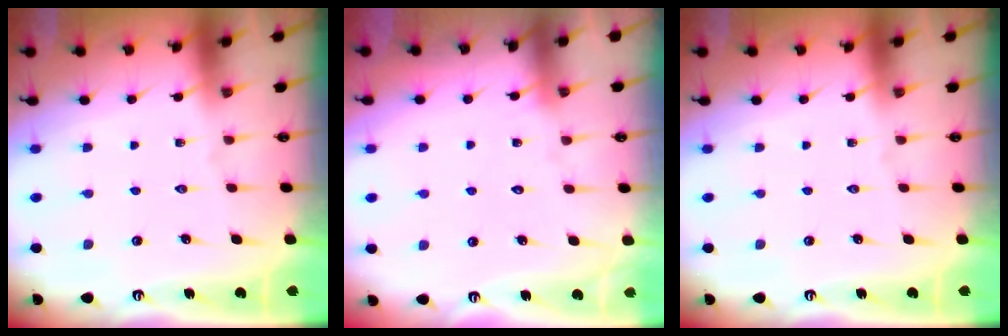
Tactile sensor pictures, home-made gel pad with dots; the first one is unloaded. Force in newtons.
{"total": 3.1, "press": 3.1, "slide": 0.2}
{"total": 0.0}